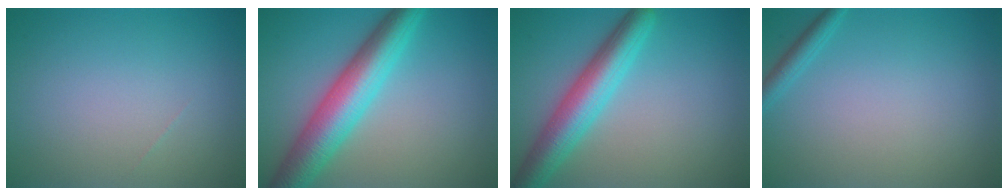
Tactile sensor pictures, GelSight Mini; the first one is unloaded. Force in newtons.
{"total": 7.5, "press": 7.5, "slide": 0.2}
{"total": 6.0, "press": 6.0, "slide": 0.2}
{"total": 1.5, "press": 1.5, "slide": 0.2}